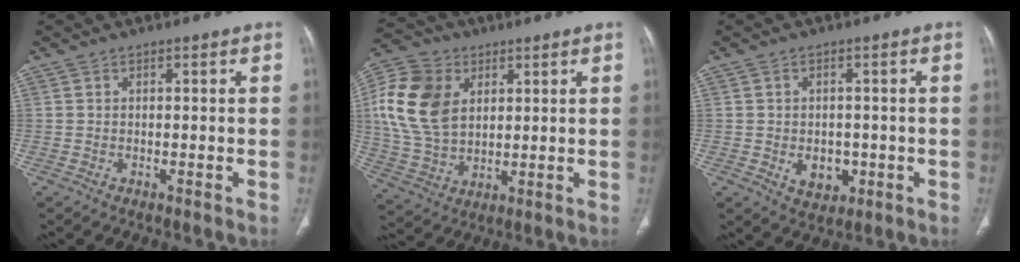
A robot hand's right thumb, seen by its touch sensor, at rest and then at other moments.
{"total": 16.3, "force": [4.4, 11.6, 10.6], "torque": [-0.202, -0.006, 0.086]}
{"total": 5.5, "force": [-1.2, 4.2, 3.3], "torque": [-0.028, 0.004, -0.005]}